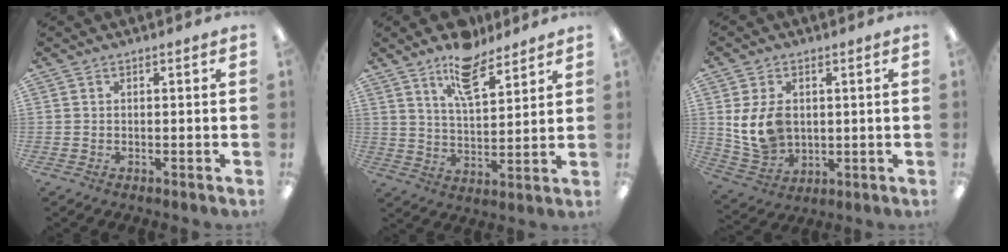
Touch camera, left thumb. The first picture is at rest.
{"total": 11.6, "force": [8.7, 4.4, 6.4], "torque": [-0.099, -0.040, 0.151]}
{"total": 10.0, "force": [1.8, 7.5, 6.4], "torque": [-0.140, -0.001, 0.035]}